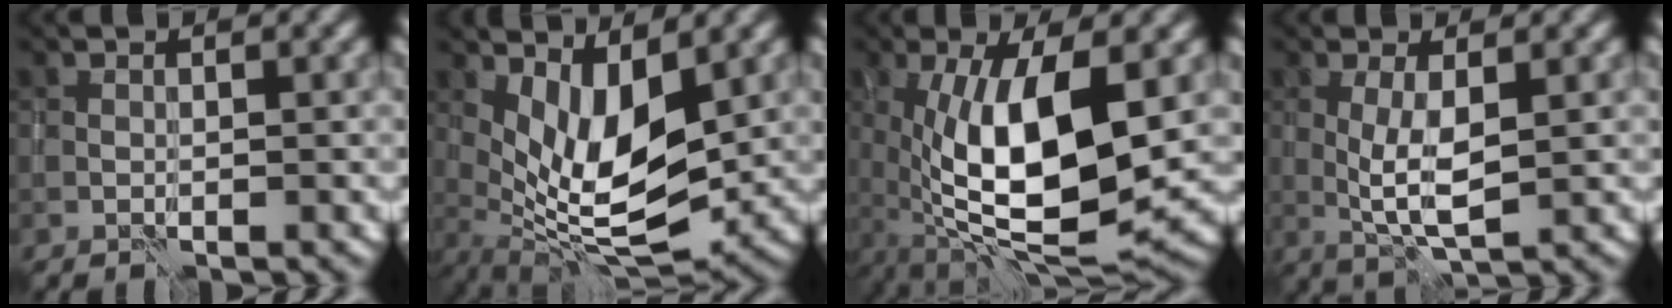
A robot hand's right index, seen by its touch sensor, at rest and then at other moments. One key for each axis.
{"total": 7.6, "fx": 1.7, "fy": 3.0, "fz": 6.8, "tx": -0.130, "ty": -0.013, "tz": 0.032}
{"total": 12.5, "fx": -0.6, "fy": 4.4, "fz": 11.7, "tx": -0.209, "ty": -0.011, "tz": -0.011}
{"total": 3.9, "fx": 0.1, "fy": 1.0, "fz": 3.8, "tx": -0.085, "ty": -0.001, "tz": 0.005}